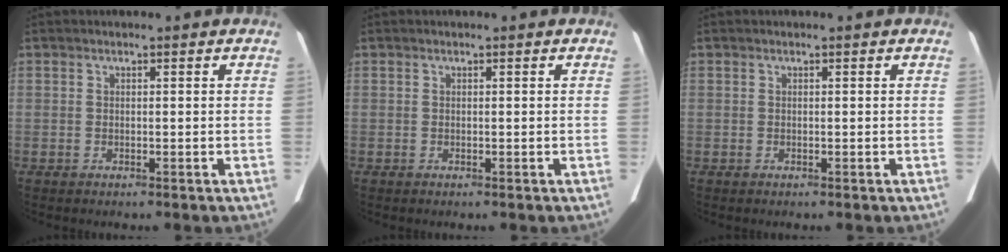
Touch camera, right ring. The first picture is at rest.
{"total": 0.0}
{"total": 0.0}